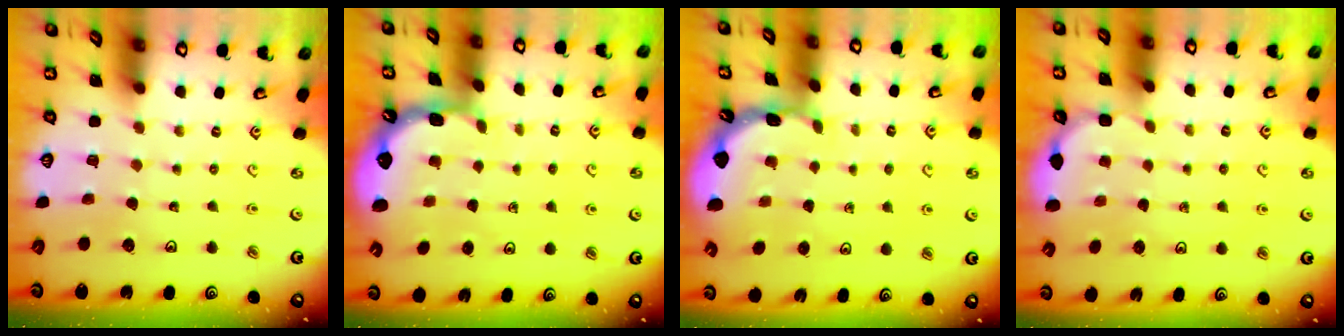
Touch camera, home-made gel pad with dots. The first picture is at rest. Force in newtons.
{"total": 1.4, "press": 1.3, "slide": 0.1}
{"total": 1.8, "press": 1.8, "slide": 0.1}
{"total": 2.5, "press": 2.2, "slide": 1.2}